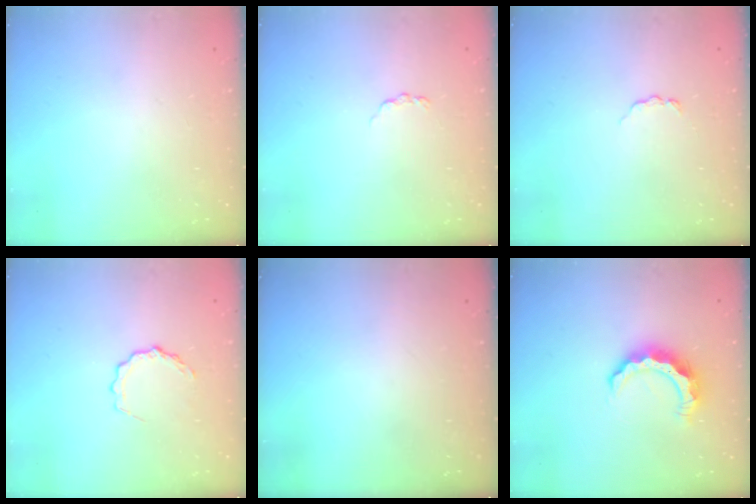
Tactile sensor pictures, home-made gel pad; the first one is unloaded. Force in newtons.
{"total": 2.8, "press": 2.7, "slide": 0.4}
{"total": 2.9, "press": 2.9, "slide": 0.4}
{"total": 5.7, "press": 5.7, "slide": 0.5}
{"total": 0.0}
{"total": 8.5, "press": 8.5, "slide": 0.6}